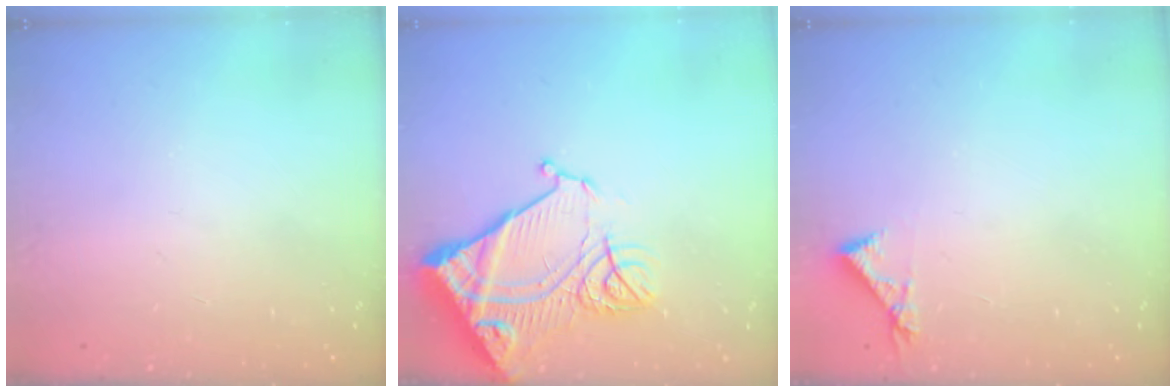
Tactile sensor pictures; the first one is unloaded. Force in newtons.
{"total": 17.1, "press": 17.0, "slide": 1.9}
{"total": 4.7, "press": 4.7, "slide": 0.4}